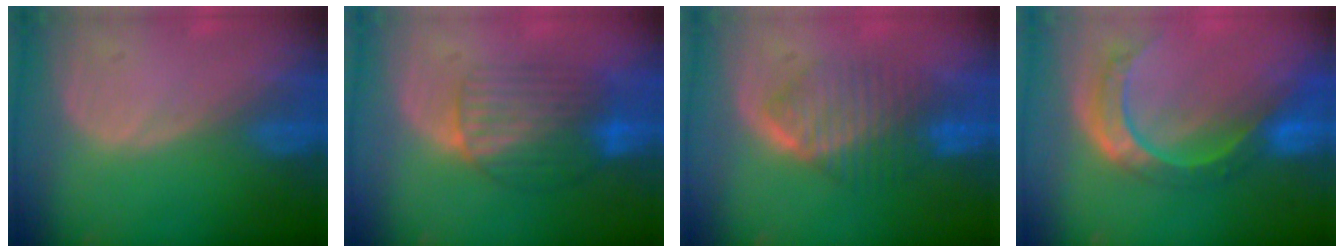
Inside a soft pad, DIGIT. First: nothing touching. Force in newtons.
{"total": 7.5, "press": 7.2, "slide": 2.1}
{"total": 6.4, "press": 6.4, "slide": 0.9}
{"total": 8.8, "press": 7.3, "slide": 5.0}